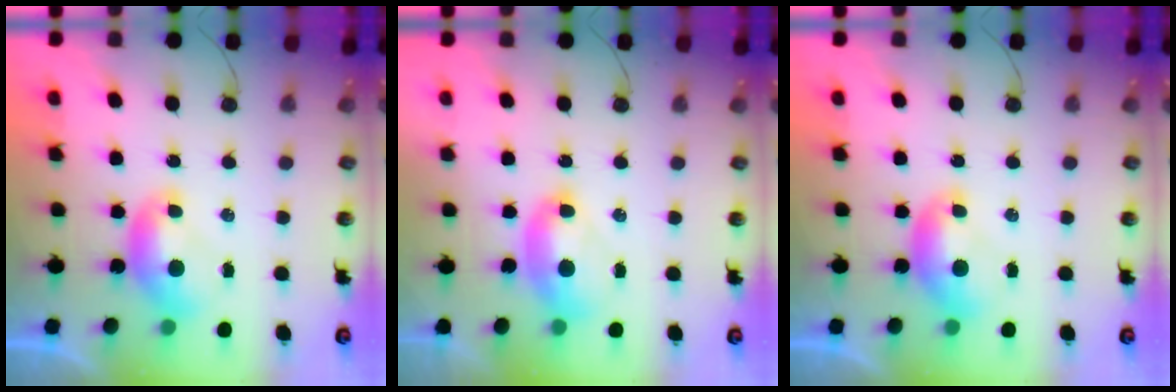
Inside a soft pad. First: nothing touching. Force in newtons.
{"total": 2.5, "press": 2.5, "slide": 0.6}
{"total": 0.0}